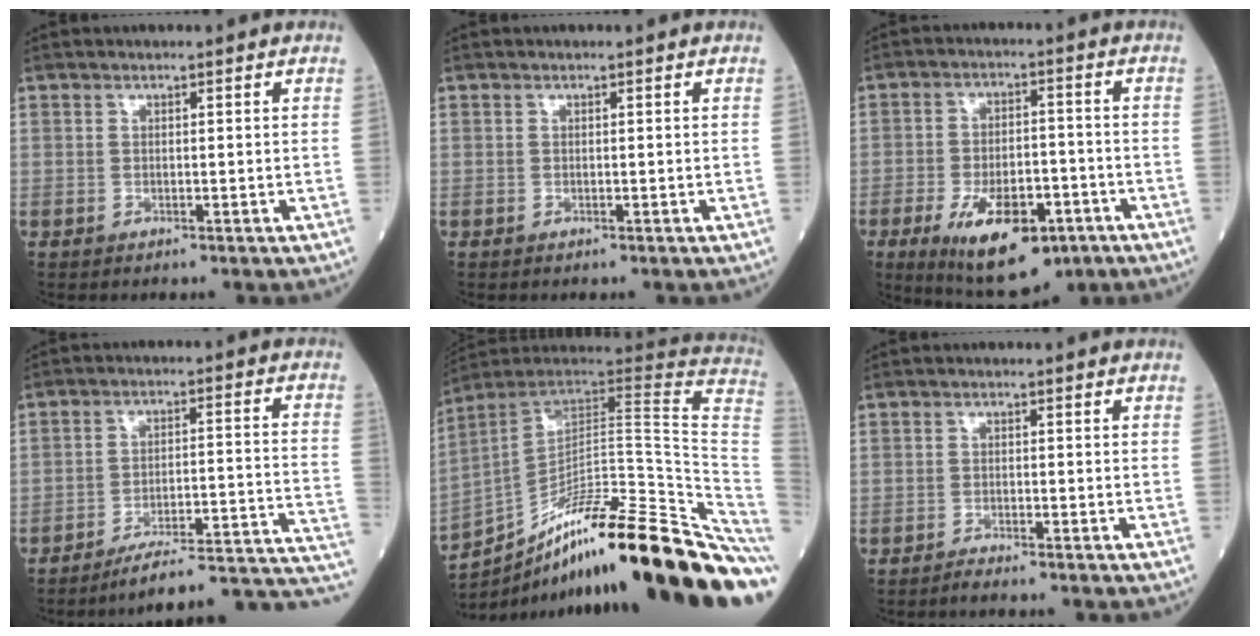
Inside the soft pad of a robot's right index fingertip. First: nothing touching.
{"total": 0.0}
{"total": 13.2, "force": [-6.6, 5.4, 10.1], "torque": [-0.173, -0.014, -0.096]}
{"total": 17.1, "force": [-15.9, 0.1, 6.3], "torque": [-0.032, 0.035, -0.212]}
{"total": 29.2, "force": [-18.7, 2.6, 22.2], "torque": [-0.216, 0.025, -0.281]}
{"total": 1.5, "force": [-1.3, -0.4, 0.5], "torque": [-0.012, 0.000, -0.022]}